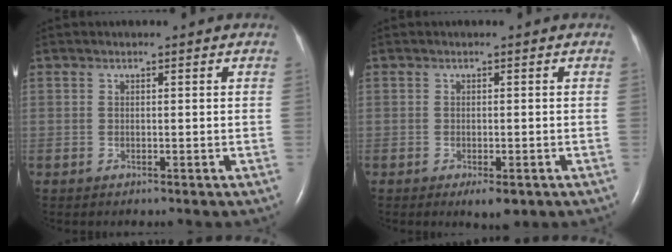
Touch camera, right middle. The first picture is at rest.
{"total": 2.9, "force": [-1.5, 0.9, 2.3], "torque": [-0.031, -0.004, -0.016]}